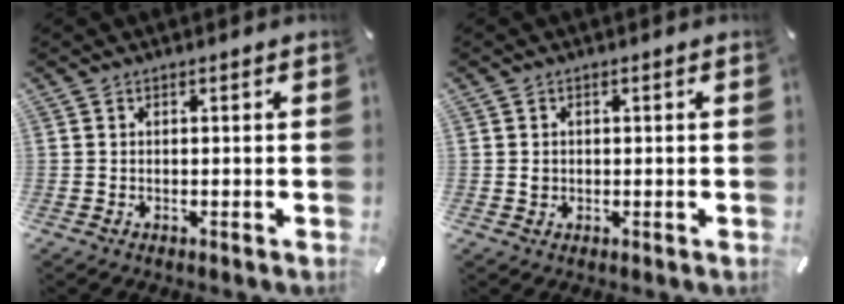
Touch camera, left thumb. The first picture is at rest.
{"total": 0.9, "force": [0.1, 0.8, 0.2], "torque": [-0.005, 0.006, 0.000]}